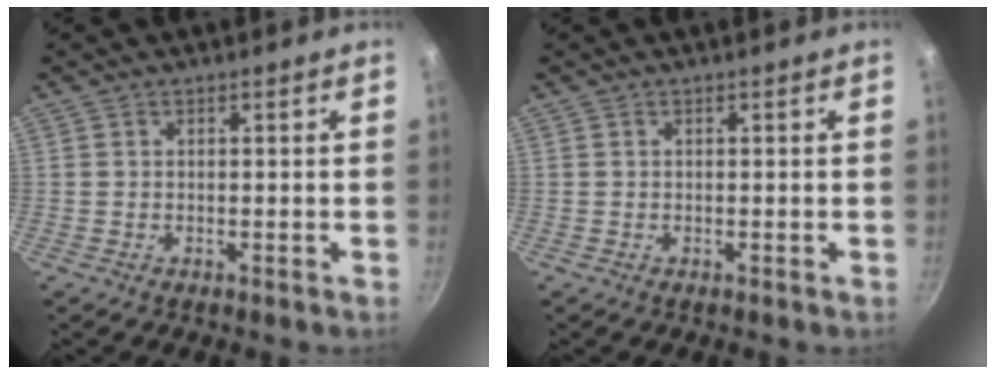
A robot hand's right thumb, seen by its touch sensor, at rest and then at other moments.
{"total": 0.0}